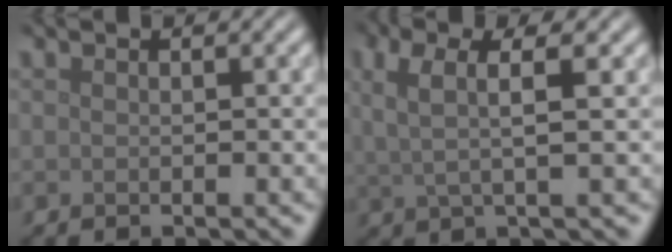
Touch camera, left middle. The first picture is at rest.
{"total": 3.6, "force": [1.1, 0.8, 3.3], "torque": [-0.067, 0.002, 0.021]}